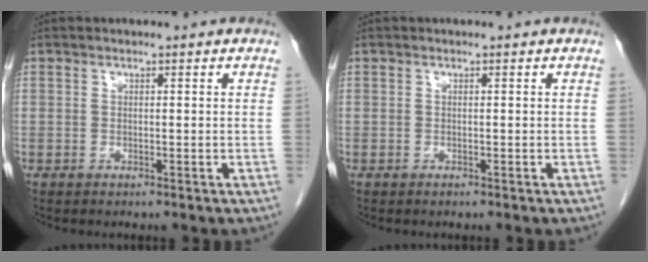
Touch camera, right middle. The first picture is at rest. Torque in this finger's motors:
{"motor_torque": [0.17, -0.36, -0.02, 0.00]}